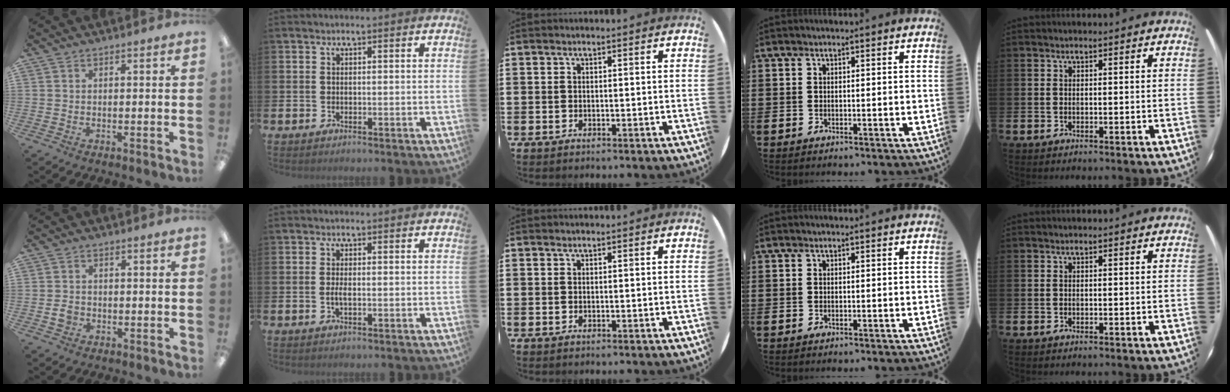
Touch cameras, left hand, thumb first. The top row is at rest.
{"thumb": {"total": 2.2, "force": [-0.6, 1.8, 1.0], "torque": [-0.018, 0.002, -0.012]}, "index": {"total": 1.4, "force": [-0.3, 0.4, 1.3], "torque": [-0.028, 0.002, -0.004]}}